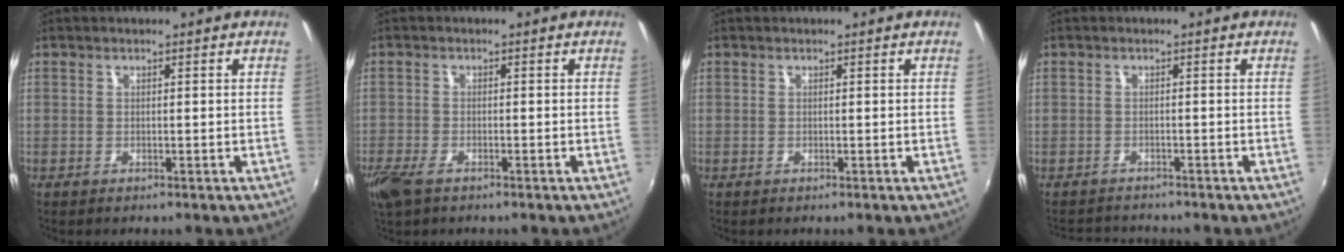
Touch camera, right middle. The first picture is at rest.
{"total": 4.7, "force": [-3.2, 1.9, 2.9], "torque": [-0.076, -0.014, -0.061]}
{"total": 0.0}
{"total": 3.6, "force": [-3.0, 1.9, 0.1], "torque": [-0.003, 0.014, -0.052]}